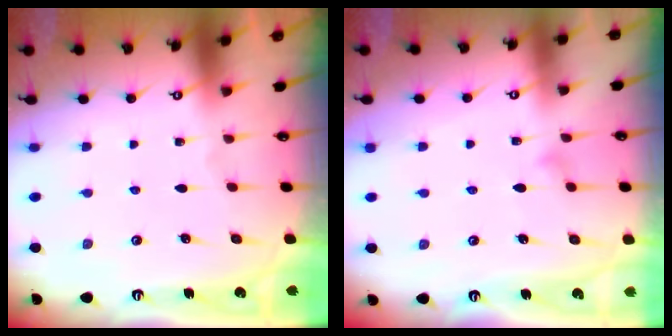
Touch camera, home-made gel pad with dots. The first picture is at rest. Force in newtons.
{"total": 6.5, "press": 6.5, "slide": 0.4}